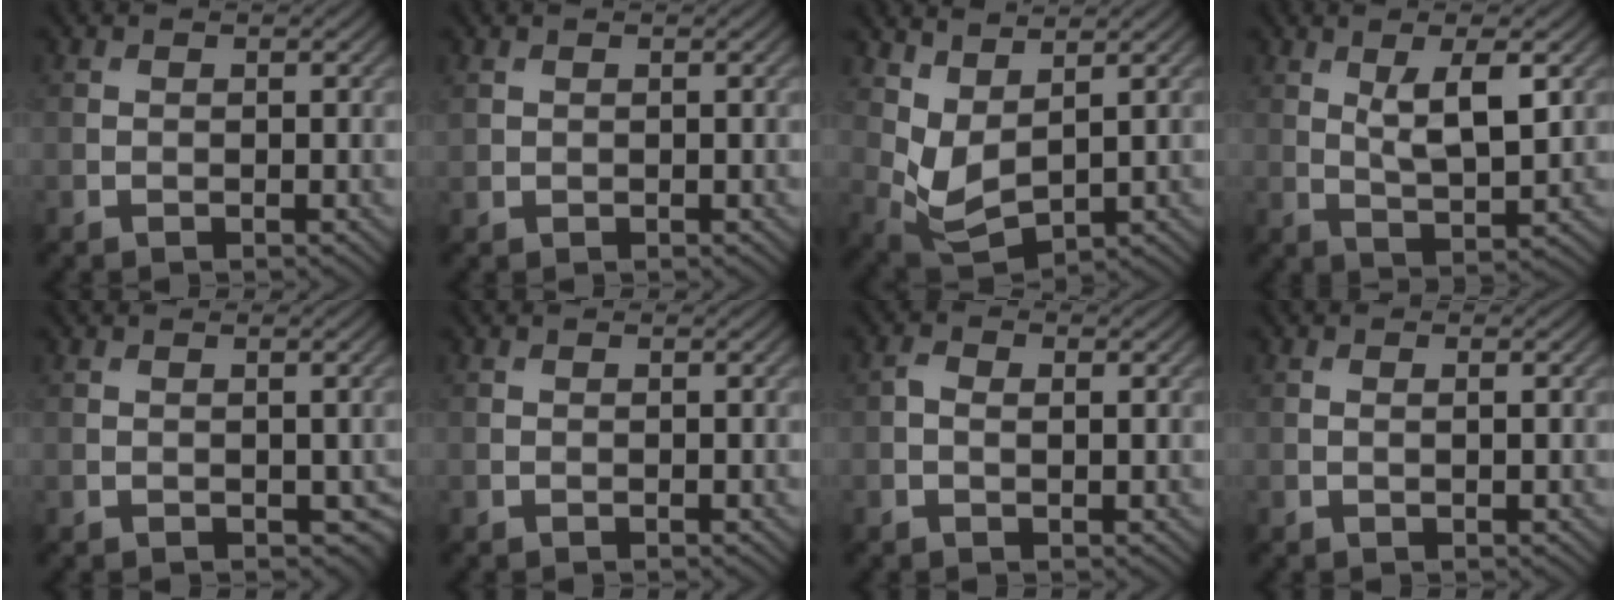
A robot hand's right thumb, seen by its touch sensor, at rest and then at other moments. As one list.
[{"total": 0.7, "force": [0.6, 0.4, 0.2], "torque": [-0.011, 0.000, 0.015]}, {"total": 5.4, "force": [2.8, 2.5, 3.8], "torque": [-0.104, -0.007, 0.061]}, {"total": 5.9, "force": [2.0, 1.6, 5.3], "torque": [-0.099, -0.003, 0.040]}, {"total": 1.7, "force": [0.0, 1.2, 1.2], "torque": [-0.021, -0.007, 0.007]}, {"total": 0.0}, {"total": 1.6, "force": [0.1, 0.7, 1.4], "torque": [-0.026, 0.002, -0.002]}, {"total": 0.6, "force": [0.1, 0.0, 0.6], "torque": [-0.011, 0.002, 0.002]}]